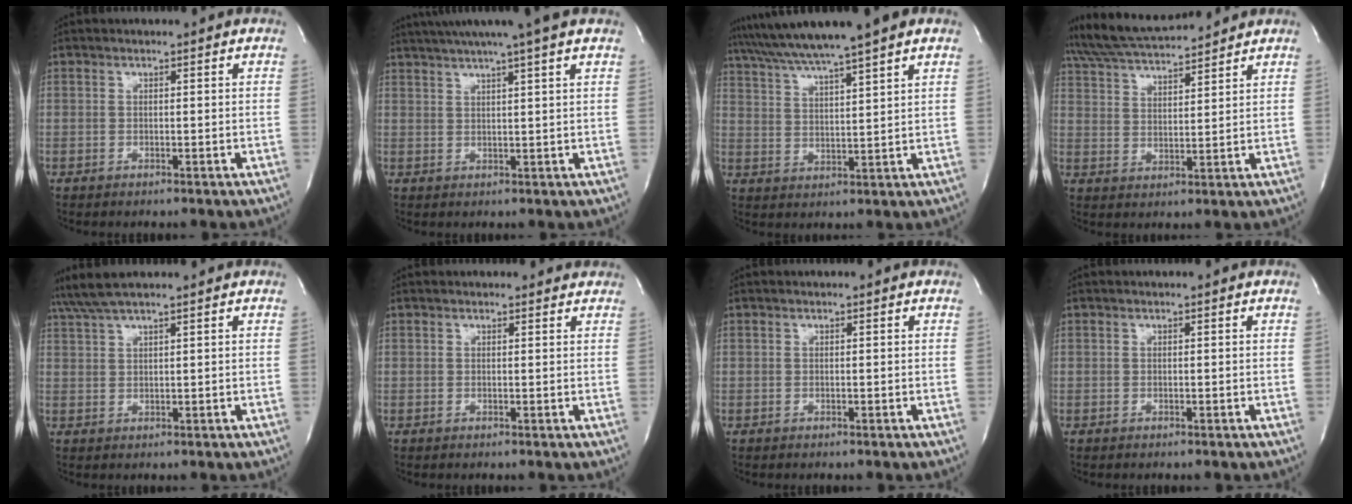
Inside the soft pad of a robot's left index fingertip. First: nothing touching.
{"total": 9.5, "force": [7.6, -1.4, 5.6], "torque": [-0.099, 0.017, 0.096]}
{"total": 12.0, "force": [9.6, -1.0, 7.0], "torque": [-0.128, 0.024, 0.153]}
{"total": 11.7, "force": [10.8, 0.9, 4.4], "torque": [-0.089, 0.018, 0.191]}
{"total": 4.3, "force": [3.7, -0.6, 2.1], "torque": [-0.055, 0.019, 0.079]}
{"total": 1.4, "force": [1.2, 0.5, -0.4], "torque": [-0.001, -0.004, 0.004]}
{"total": 0.0}
{"total": 0.0}